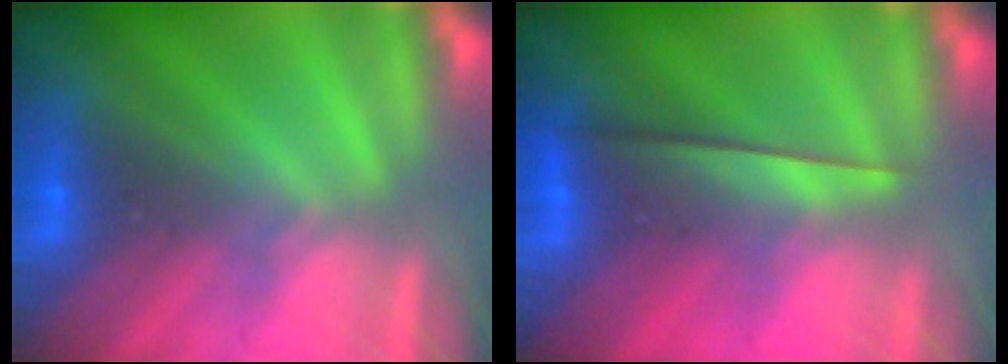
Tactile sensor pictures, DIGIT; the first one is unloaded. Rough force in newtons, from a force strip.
{"total": 2.3}